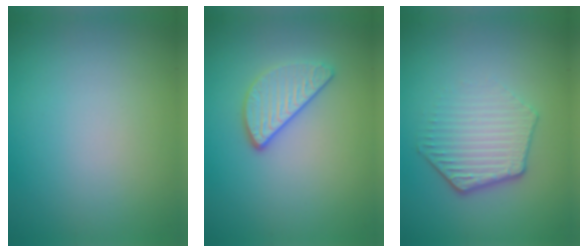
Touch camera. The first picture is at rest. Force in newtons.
{"total": 3.0, "press": 2.6, "slide": 1.3}
{"total": 4.1, "press": 3.2, "slide": 2.6}